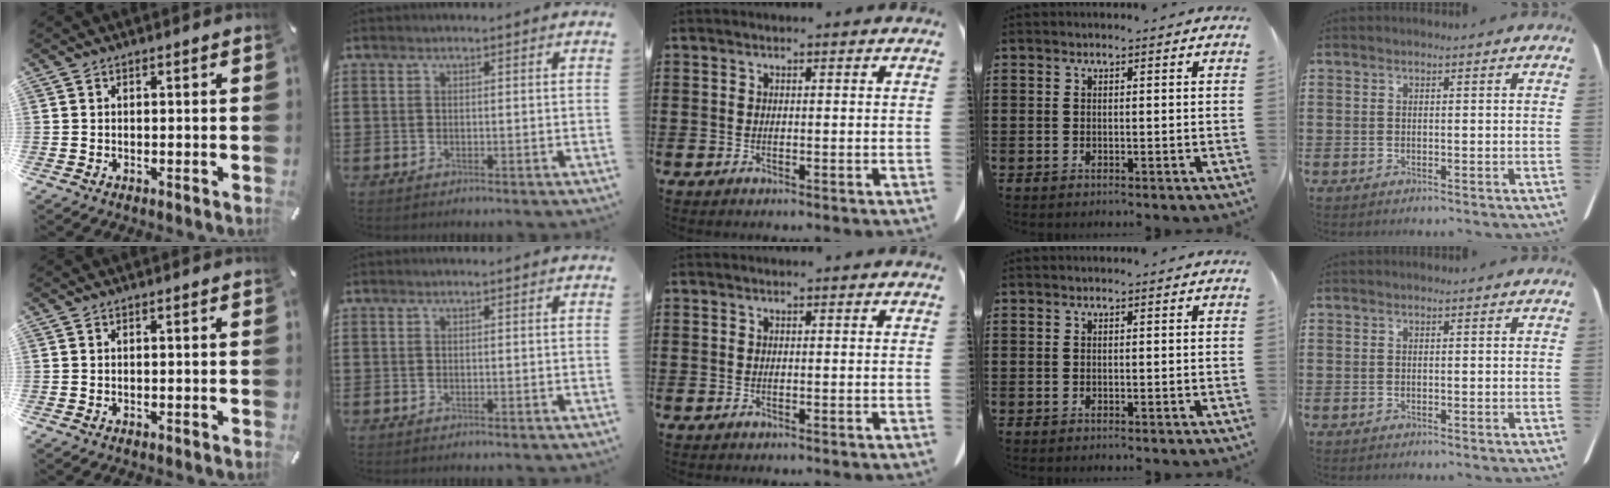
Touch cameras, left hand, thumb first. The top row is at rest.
{}